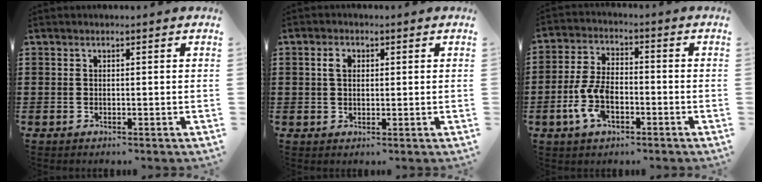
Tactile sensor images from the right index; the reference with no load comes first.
{"total": 2.3, "force": [0.6, 1.5, 1.6], "torque": [-0.035, 0.009, 0.010]}
{"total": 7.8, "force": [-2.5, 4.2, 6.1], "torque": [-0.145, 0.000, -0.053]}